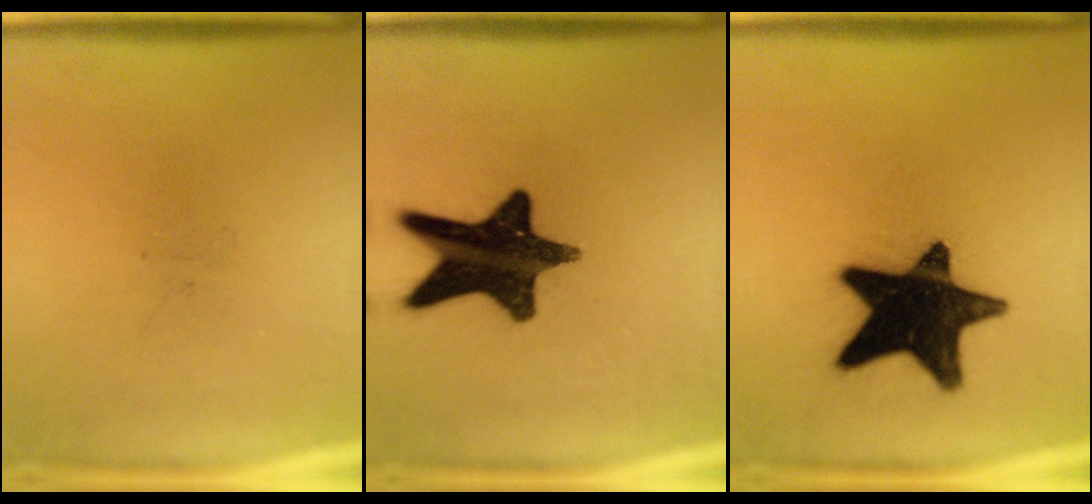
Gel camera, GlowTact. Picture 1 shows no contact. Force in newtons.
{"total": 16.7}
{"total": 19.3}